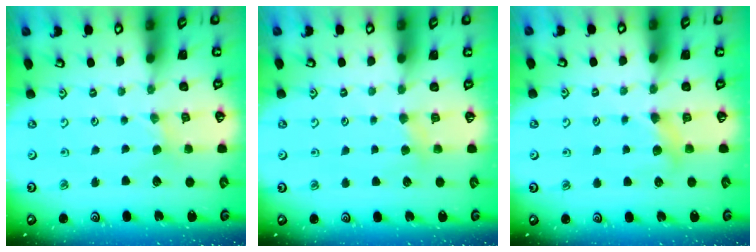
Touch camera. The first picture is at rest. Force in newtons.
{"total": 2.9, "press": 2.9, "slide": 0.5}
{"total": 4.3, "press": 4.2, "slide": 0.9}